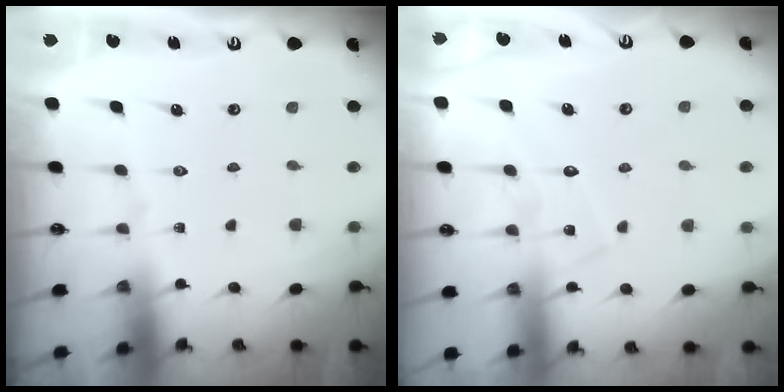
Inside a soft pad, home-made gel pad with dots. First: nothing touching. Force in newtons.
{"total": 7.4, "press": 7.4, "slide": 0.6}